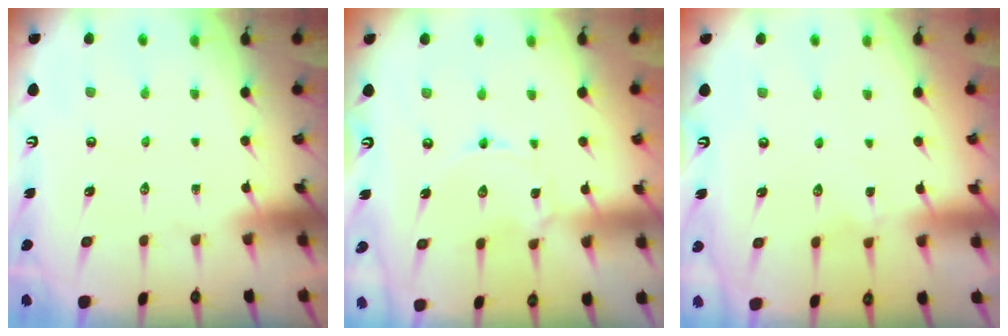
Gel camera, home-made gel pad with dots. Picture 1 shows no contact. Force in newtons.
{"total": 0.8, "press": 0.8, "slide": 0.2}
{"total": 1.8, "press": 1.7, "slide": 0.3}